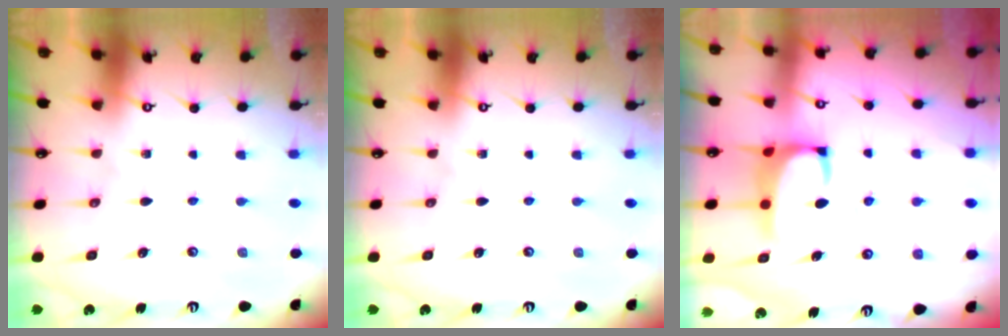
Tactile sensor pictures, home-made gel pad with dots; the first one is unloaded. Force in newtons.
{"total": 0.0}
{"total": 1.4, "press": 1.3, "slide": 0.6}